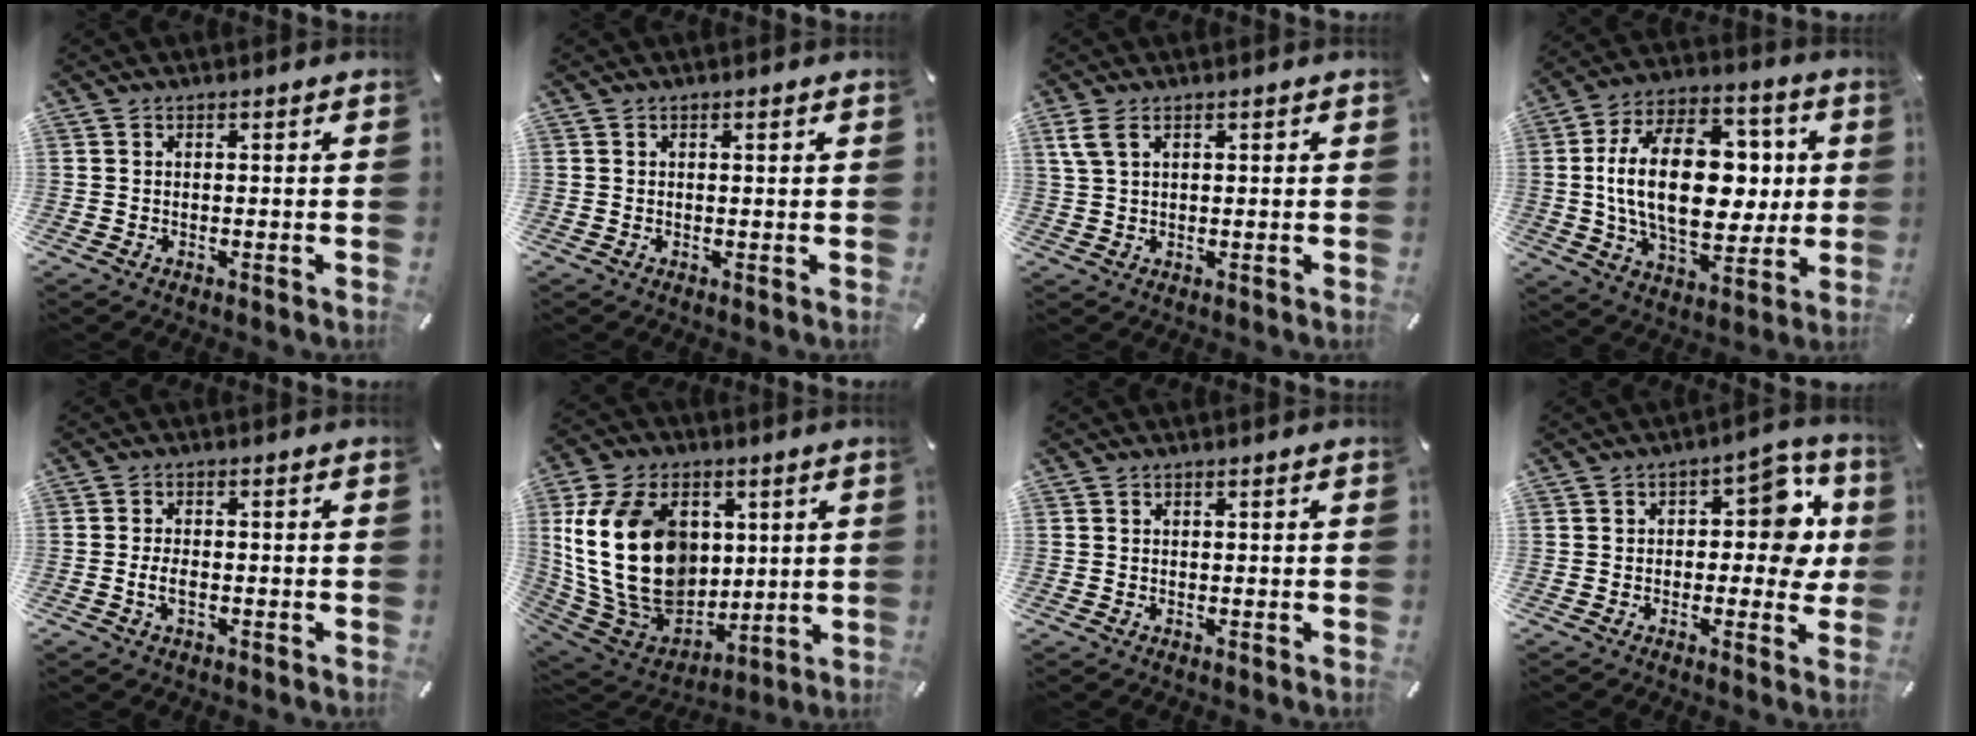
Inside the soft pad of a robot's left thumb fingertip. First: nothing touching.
{"total": 0.7, "force": [0.3, 0.1, 0.6], "torque": [-0.011, 0.000, 0.005]}
{"total": 4.0, "force": [1.6, 2.4, 2.8], "torque": [-0.059, 0.005, 0.030]}
{"total": 24.9, "force": [1.8, 15.2, 19.6], "torque": [-0.367, 0.005, 0.027]}
{"total": 3.5, "force": [-1.2, 1.9, 2.7], "torque": [-0.061, 0.002, -0.023]}
{"total": 24.0, "force": [4.0, 17.2, 16.3], "torque": [-0.357, -0.019, 0.077]}
{"total": 0.0}
{"total": 10.8, "force": [1.8, 6.2, 8.6], "torque": [-0.098, -0.010, 0.025]}